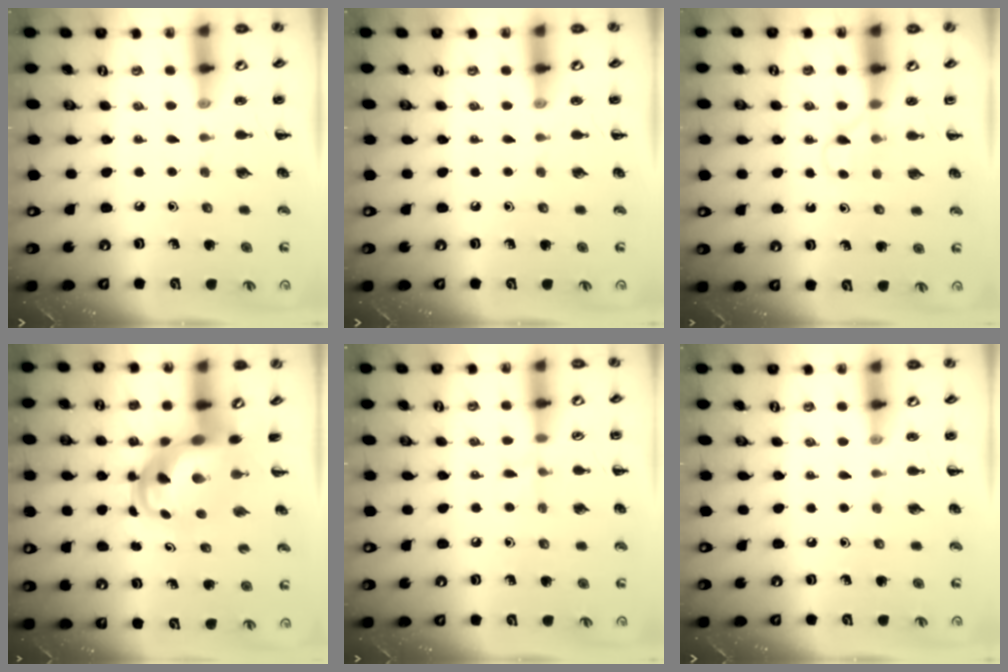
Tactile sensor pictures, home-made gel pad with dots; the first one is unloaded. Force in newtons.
{"total": 0.0}
{"total": 2.9, "press": 2.8, "slide": 1.0}
{"total": 5.7, "press": 5.4, "slide": 1.8}
{"total": 4.0, "press": 3.8, "slide": 1.4}
{"total": 0.0}